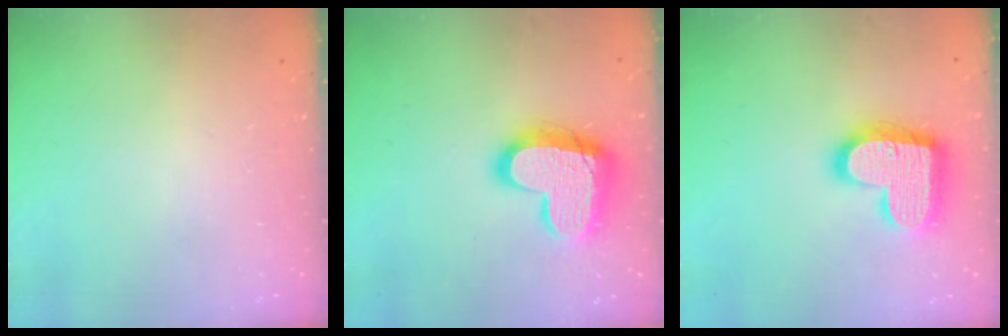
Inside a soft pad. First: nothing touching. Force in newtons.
{"total": 17.9, "press": 17.8, "slide": 1.6}
{"total": 18.9, "press": 18.9, "slide": 1.1}